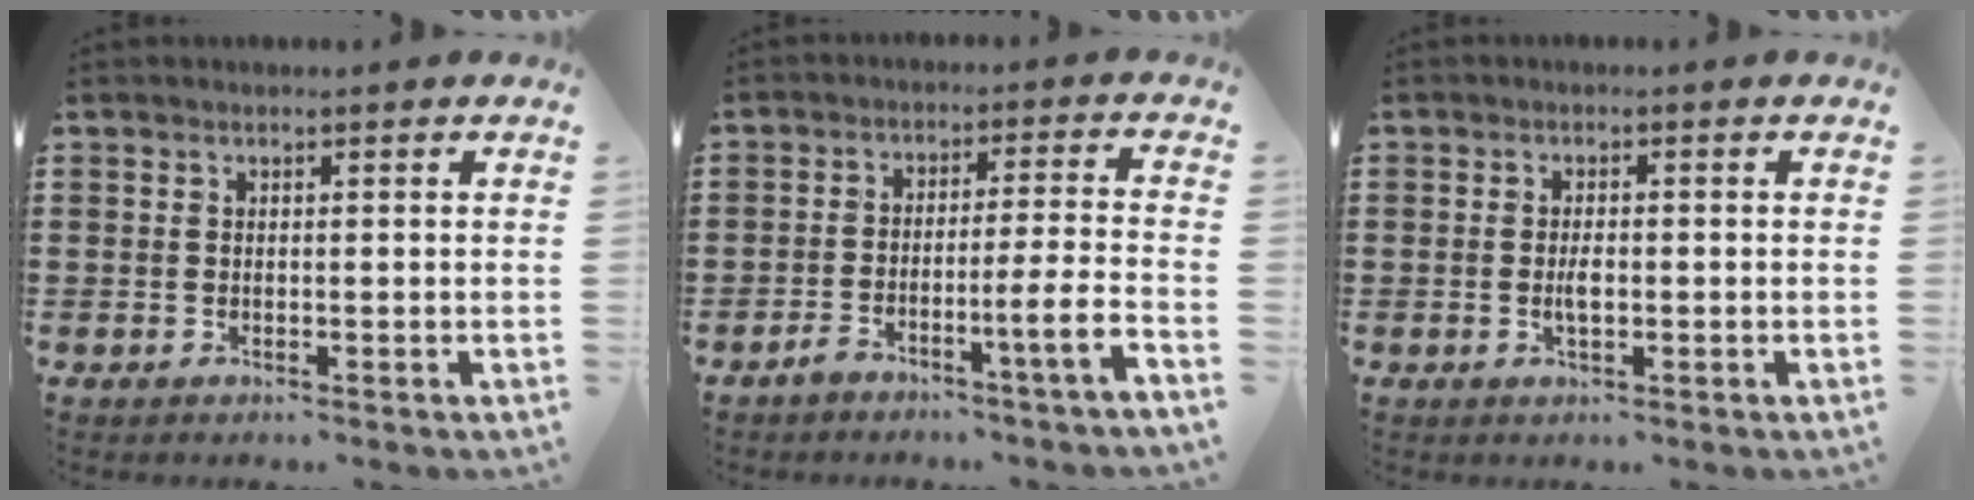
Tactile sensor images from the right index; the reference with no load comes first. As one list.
[{"total": 5.9, "force": [-3.8, -0.7, 4.5], "torque": [-0.074, -0.004, -0.069]}, {"total": 2.5, "force": [-0.3, 1.0, 2.3], "torque": [-0.042, 0.001, -0.006]}]